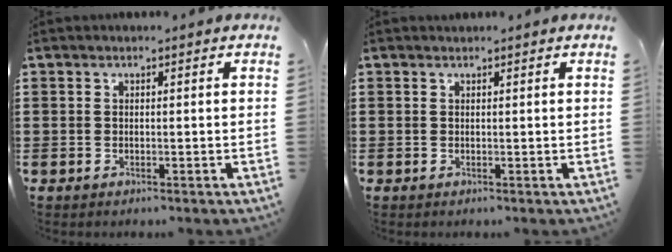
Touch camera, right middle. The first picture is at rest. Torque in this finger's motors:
{"motor_torque": [-0.23, -0.11, 0.08, -0.01]}